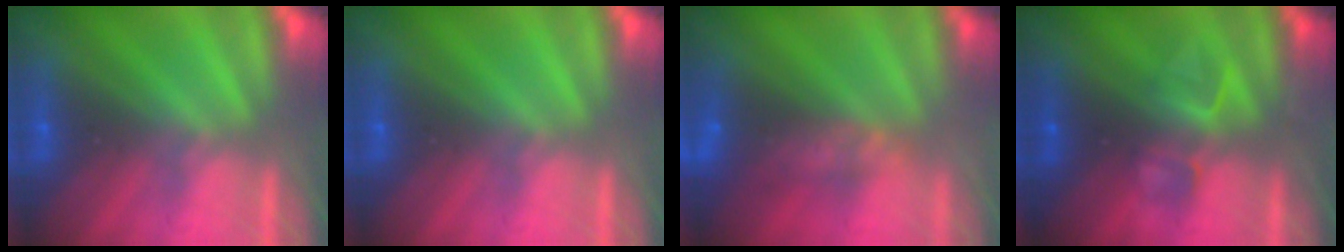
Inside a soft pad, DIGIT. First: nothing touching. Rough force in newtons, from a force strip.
{"total": 0.0}
{"total": 7.4}
{"total": 3.5}